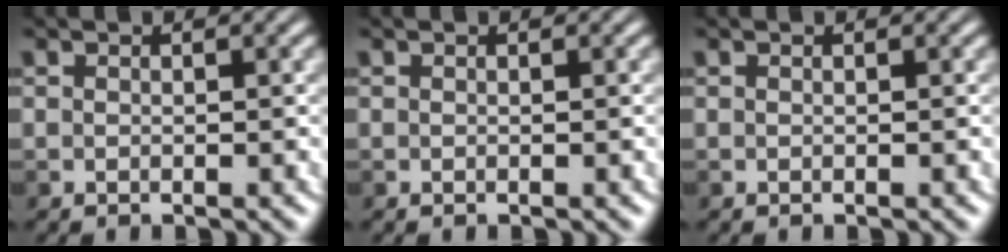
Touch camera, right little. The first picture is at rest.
{"total": 0.0}
{"total": 0.0}